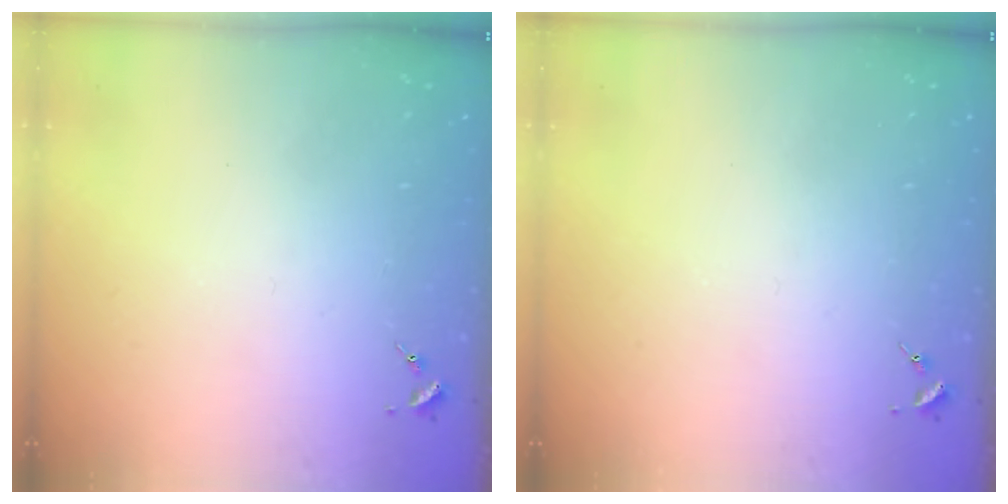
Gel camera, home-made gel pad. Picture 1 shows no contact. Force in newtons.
{"total": 0.0}